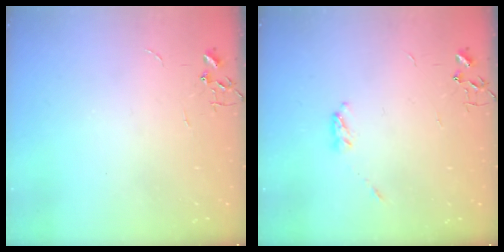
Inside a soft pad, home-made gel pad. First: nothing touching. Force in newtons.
{"total": 3.3, "press": 3.3, "slide": 0.5}